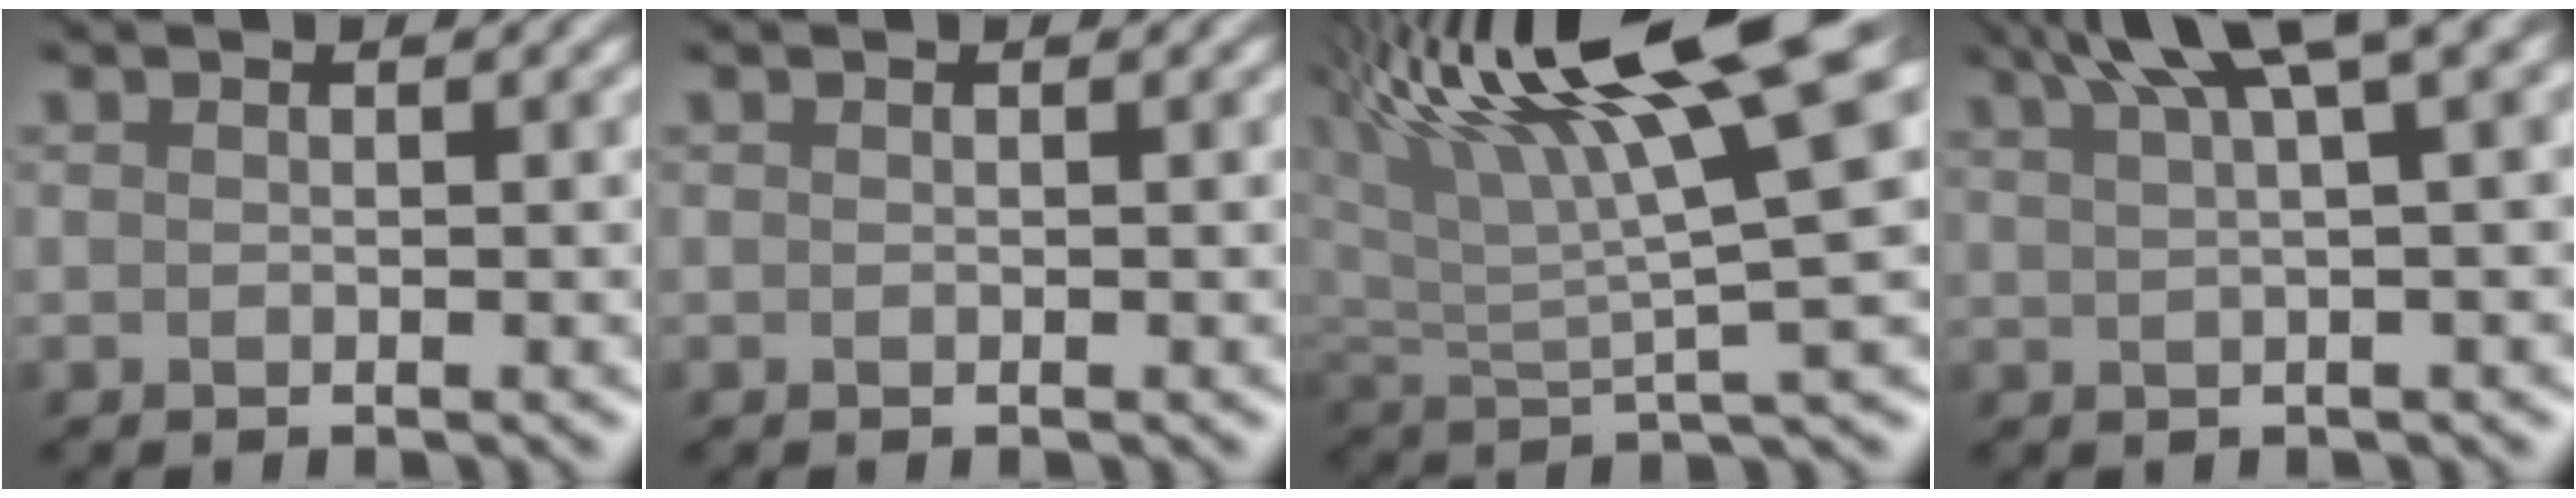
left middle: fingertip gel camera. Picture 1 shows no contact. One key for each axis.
{"total": 0.0}
{"total": 11.2, "fx": 6.7, "fy": 1.5, "fz": 8.8, "tx": -0.173, "ty": 0.008, "tz": 0.135}
{"total": 6.2, "fx": 4.0, "fy": 0.7, "fz": 4.7, "tx": -0.051, "ty": 0.030, "tz": 0.064}